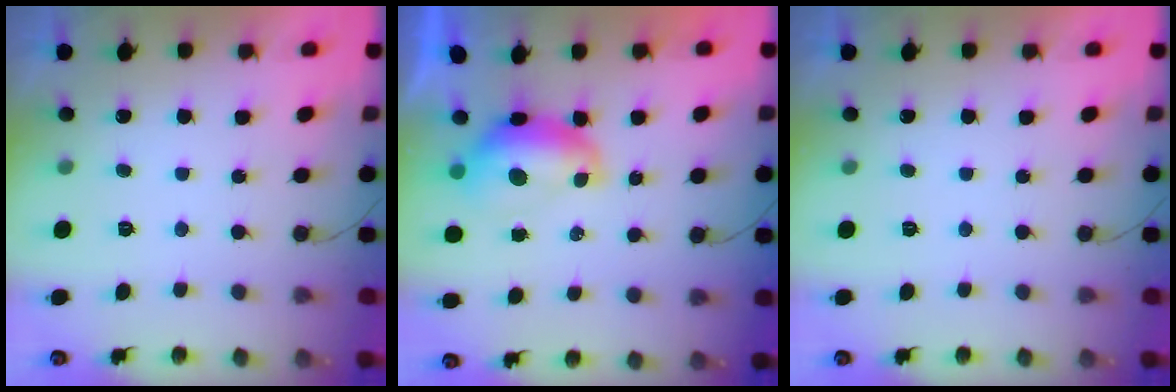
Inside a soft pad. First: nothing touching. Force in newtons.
{"total": 8.0, "press": 7.9, "slide": 0.9}
{"total": 0.0}